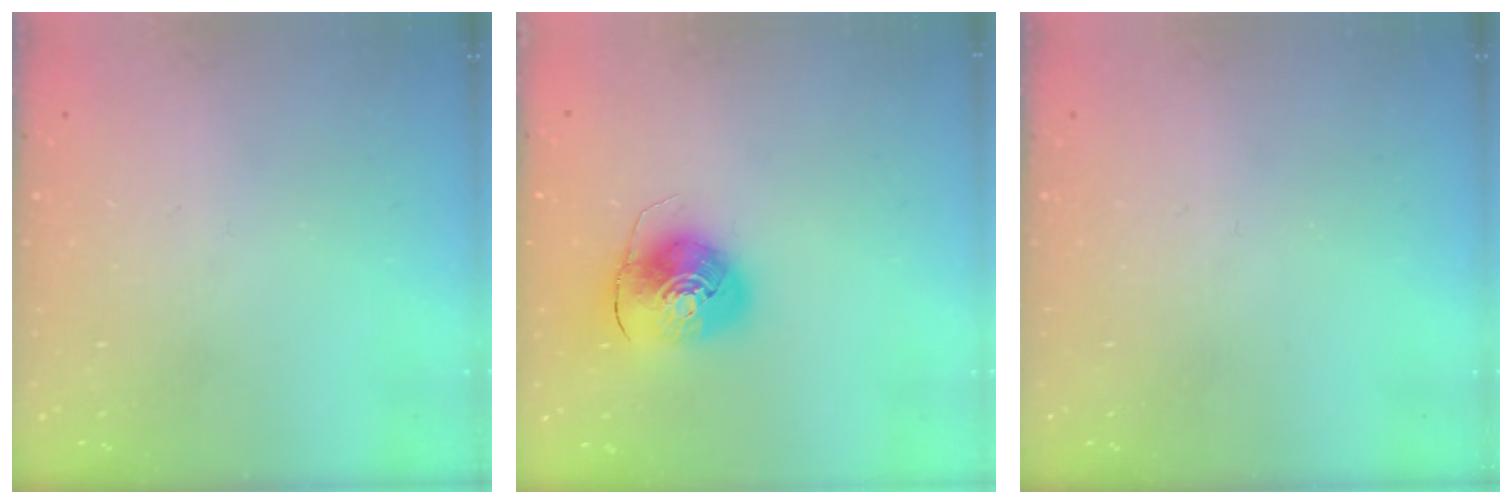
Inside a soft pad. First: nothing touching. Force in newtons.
{"total": 9.2, "press": 9.0, "slide": 1.5}
{"total": 0.0}